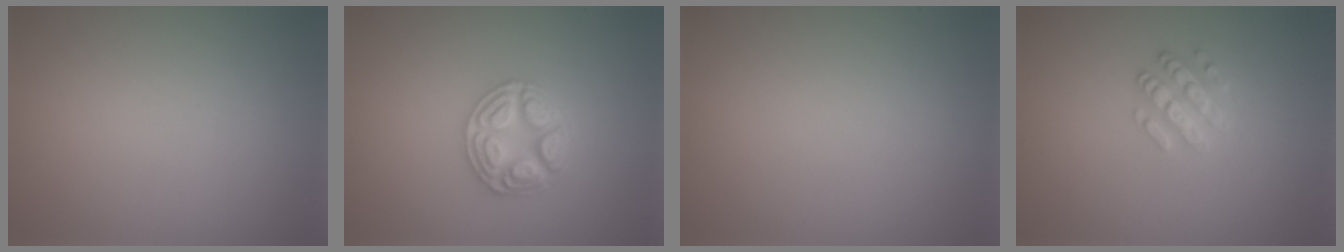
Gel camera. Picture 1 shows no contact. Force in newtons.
{"total": 3.5, "press": 3.4, "slide": 0.5}
{"total": 0.0}
{"total": 2.5, "press": 2.4, "slide": 0.7}